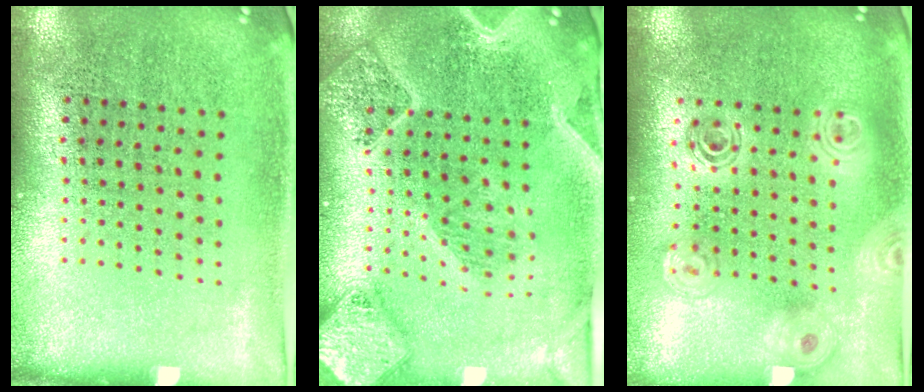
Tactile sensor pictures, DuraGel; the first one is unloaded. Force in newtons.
{"total": 2.9, "press": 2.5, "slide": 1.4}
{"total": 1.8, "press": 1.6, "slide": 0.9}